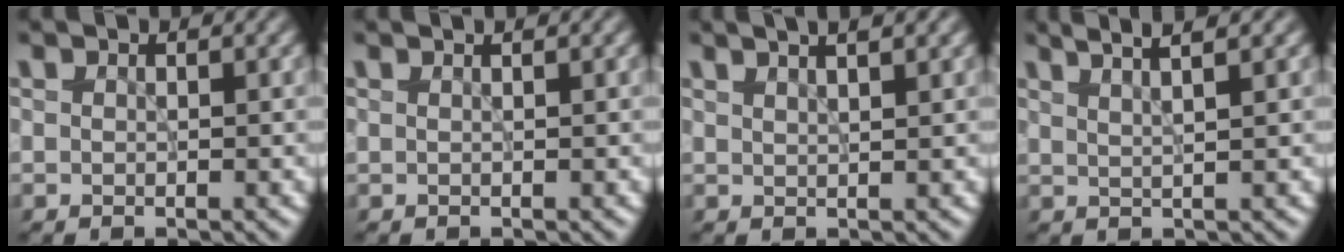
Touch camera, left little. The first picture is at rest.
{"total": 1.0, "force": [0.5, 0.4, 0.8], "torque": [-0.008, 0.001, -0.002]}
{"total": 5.0, "force": [3.2, 2.0, 3.4], "torque": [-0.013, 0.033, 0.014]}
{"total": 4.5, "force": [3.1, 1.2, 3.1], "torque": [-0.020, 0.023, 0.013]}